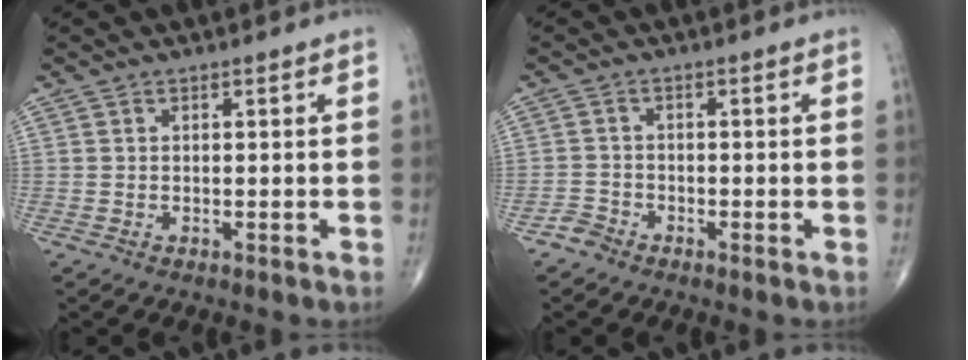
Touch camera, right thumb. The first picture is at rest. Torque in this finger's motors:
{"motor_torque": [0.16, -0.09, -0.06, -0.41, 0.04]}